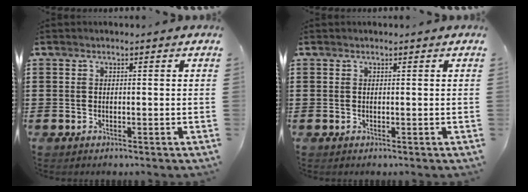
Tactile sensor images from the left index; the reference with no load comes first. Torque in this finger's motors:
{"motor_torque": [-0.38, 0.47, -0.40, -0.09]}